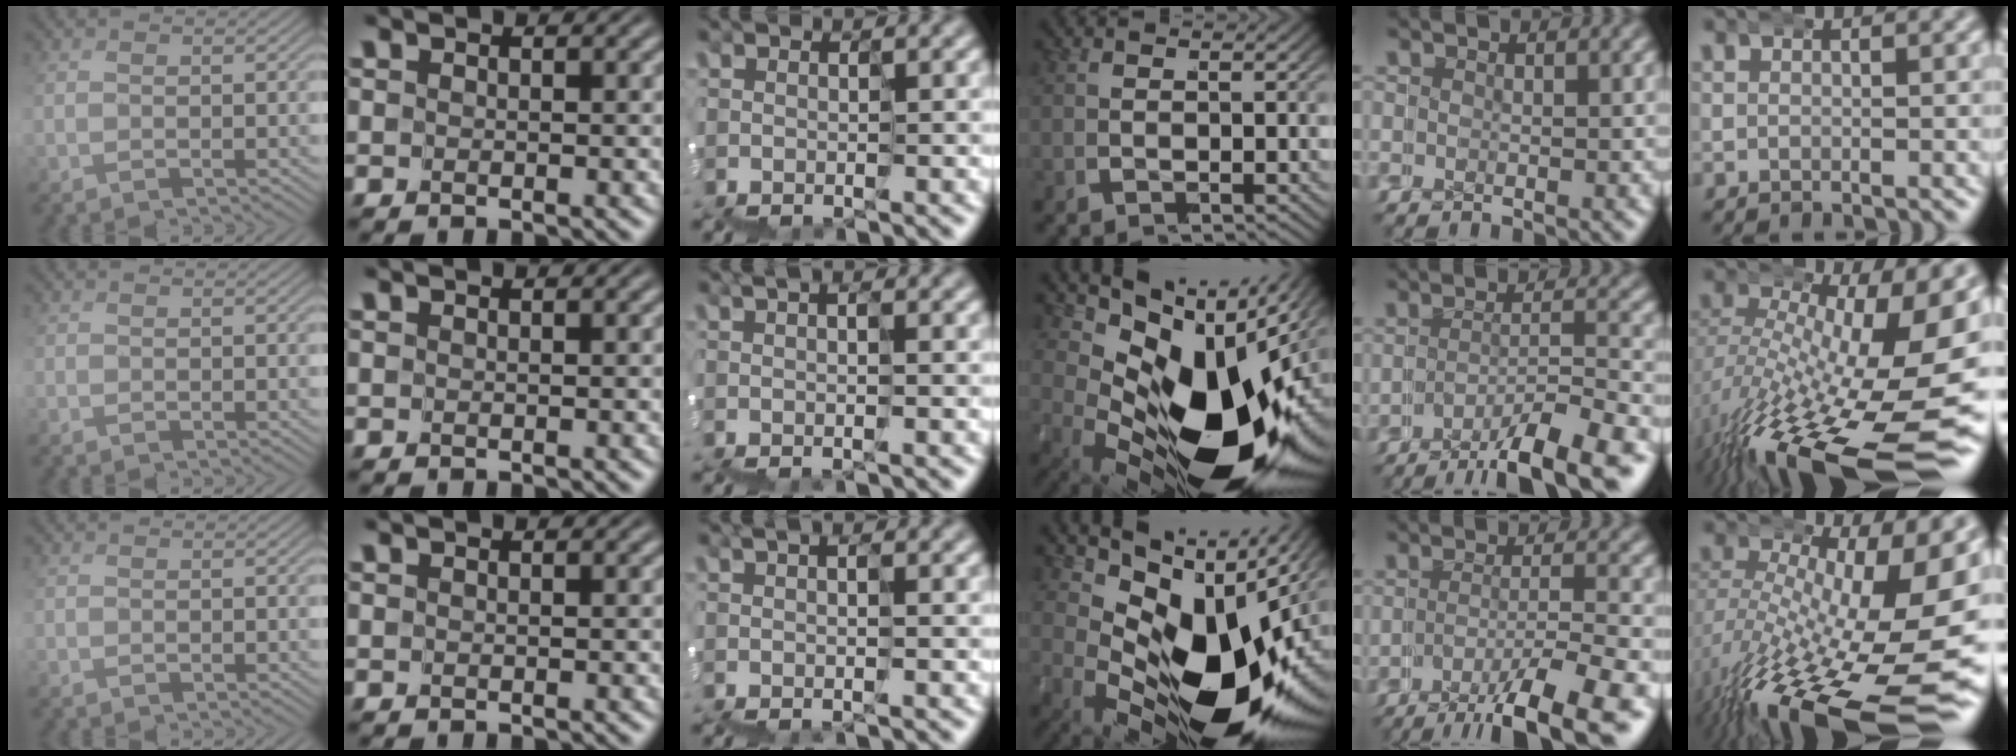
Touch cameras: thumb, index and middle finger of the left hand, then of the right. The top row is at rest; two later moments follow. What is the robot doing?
{"motion": "wrap", "object": "duck tape"}